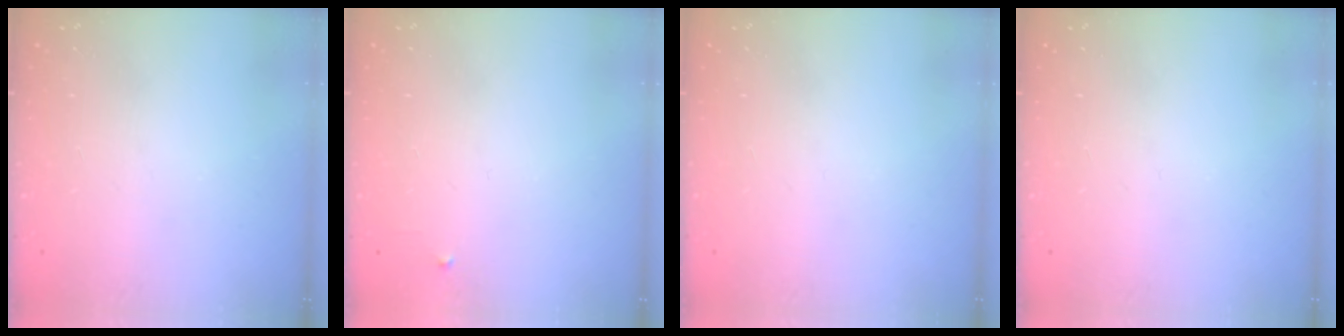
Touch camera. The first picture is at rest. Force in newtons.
{"total": 2.4, "press": 2.3, "slide": 0.4}
{"total": 0.0}
{"total": 0.0}